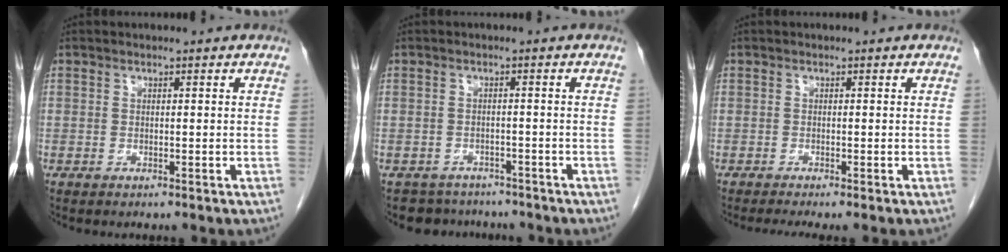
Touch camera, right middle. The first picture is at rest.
{"total": 5.2, "force": [-4.6, 2.5, -0.3], "torque": [0.008, 0.013, -0.061]}
{"total": 2.7, "force": [-2.2, -0.2, 1.6], "torque": [-0.026, -0.008, -0.035]}